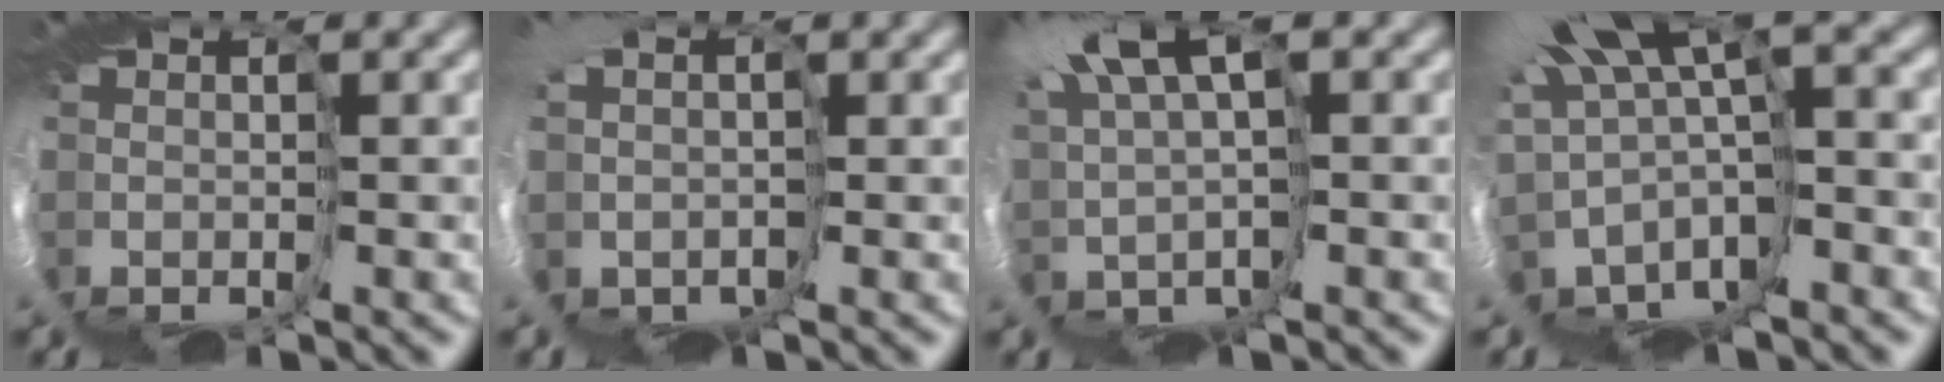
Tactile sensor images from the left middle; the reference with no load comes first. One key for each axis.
{"total": 4.4, "fx": -0.1, "fy": 3.3, "fz": 2.9, "tx": -0.068, "ty": -0.019, "tz": 0.000}
{"total": 6.6, "fx": 3.7, "fy": 2.0, "fz": 5.1, "tx": -0.129, "ty": 0.010, "tz": 0.055}
{"total": 10.5, "fx": 1.1, "fy": 4.6, "fz": 9.4, "tx": -0.206, "ty": -0.009, "tz": 0.040}